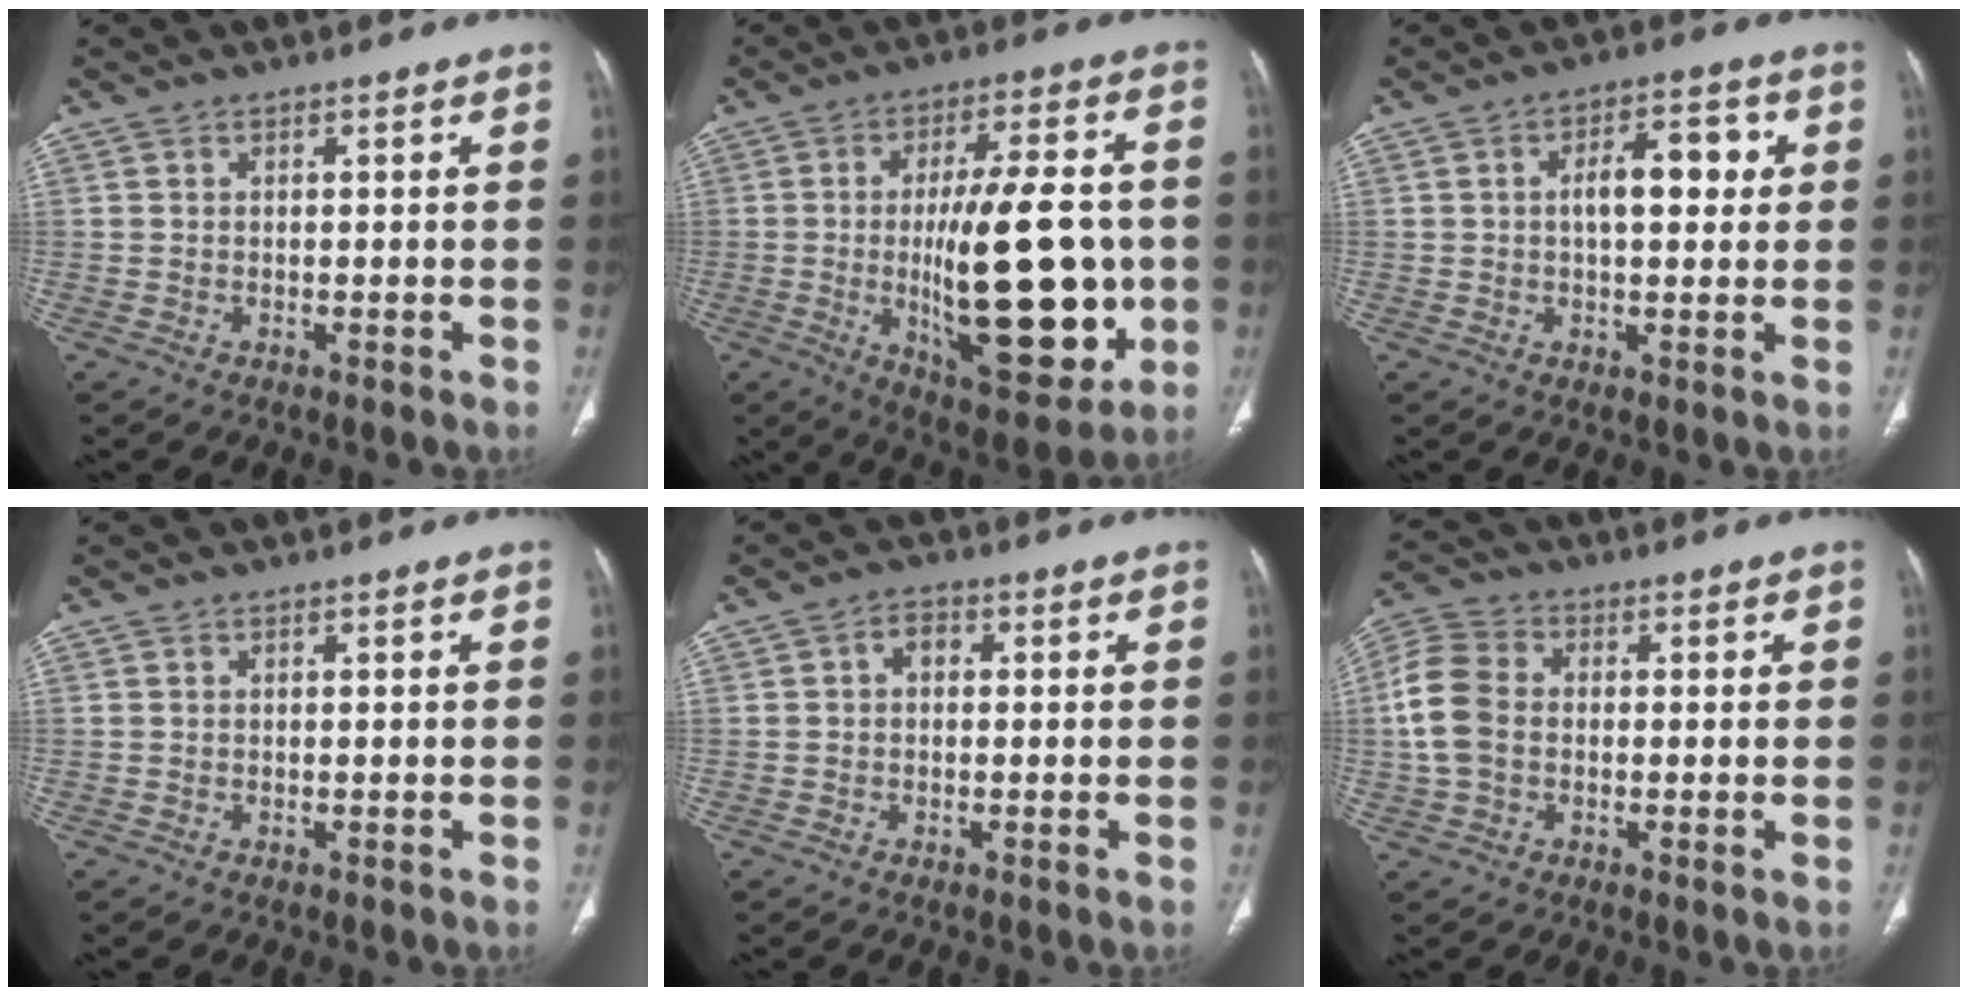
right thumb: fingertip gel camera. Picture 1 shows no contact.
{"total": 25.8, "force": [-2.8, 9.5, 23.8], "torque": [-0.344, -0.007, -0.027]}
{"total": 8.3, "force": [1.4, 4.0, 7.1], "torque": [-0.092, 0.014, 0.017]}
{"total": 0.0}
{"total": 2.5, "force": [0.2, 1.8, 1.7], "torque": [-0.016, 0.007, -0.002]}
{"total": 9.0, "force": [-0.1, 6.5, 6.2], "torque": [-0.134, 0.021, -0.010]}